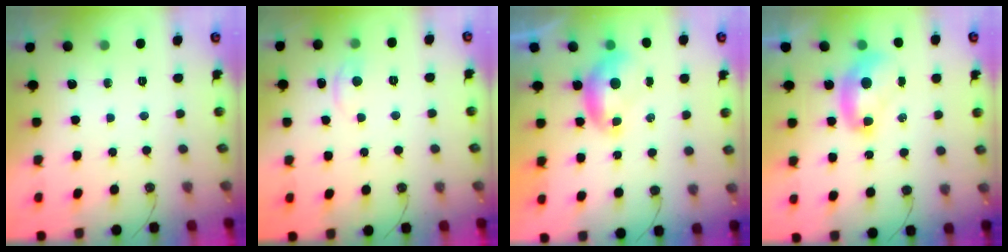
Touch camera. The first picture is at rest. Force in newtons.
{"total": 1.3, "press": 1.2, "slide": 0.4}
{"total": 0.0}
{"total": 2.1, "press": 2.1, "slide": 0.2}